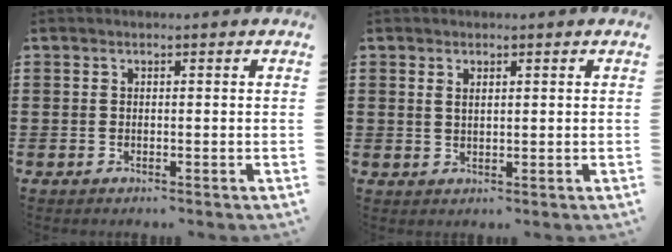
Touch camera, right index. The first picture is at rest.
{"total": 1.2, "force": [0.8, 0.6, 0.7], "torque": [-0.016, 0.004, 0.014]}